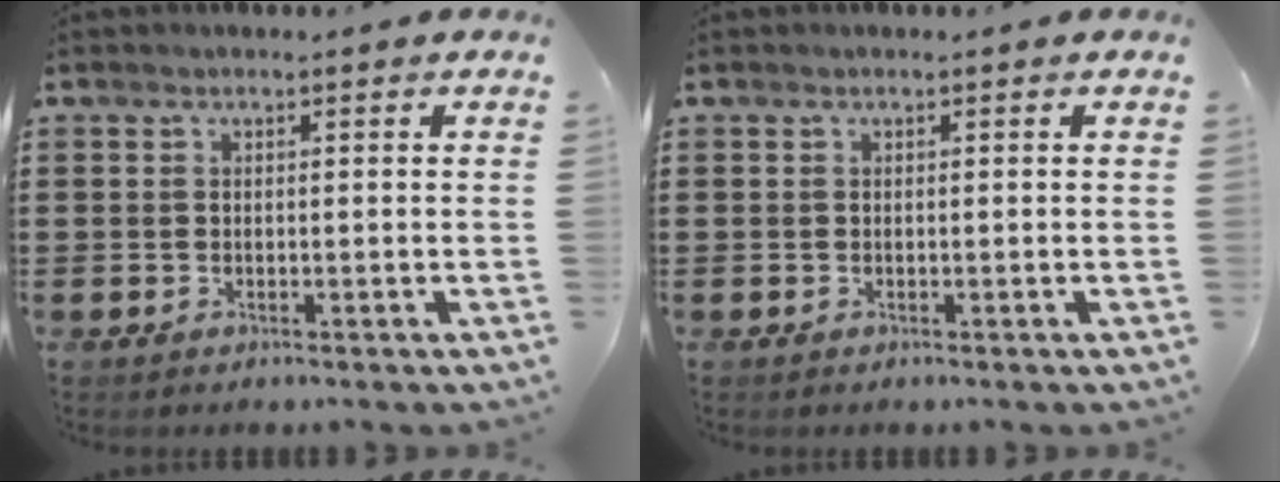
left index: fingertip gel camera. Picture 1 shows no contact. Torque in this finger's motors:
{"motor_torque": [-0.03, -0.03, 0.00, 0.00]}